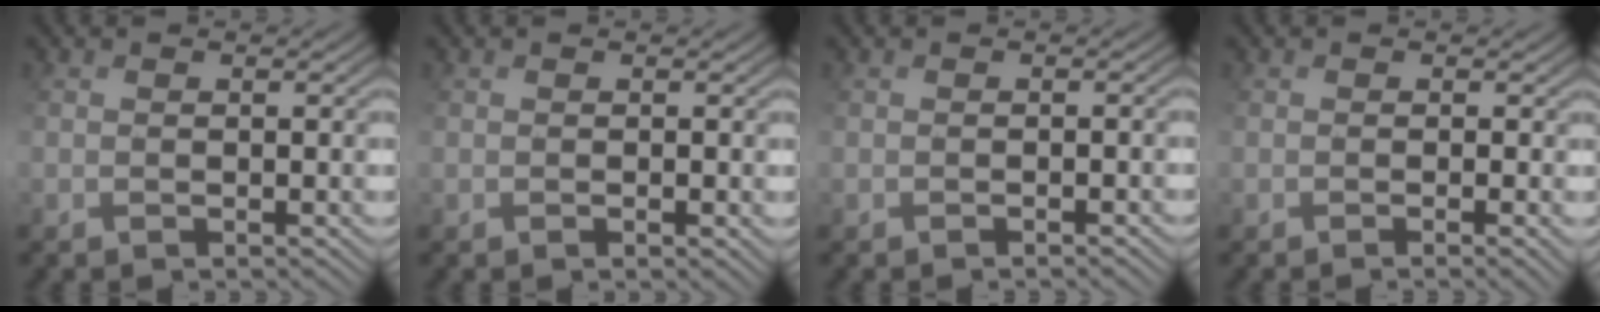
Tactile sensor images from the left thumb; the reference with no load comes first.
{"total": 1.1, "force": [-0.1, 0.8, 0.8], "torque": [-0.016, 0.001, 0.003]}
{"total": 1.4, "force": [-1.1, 0.3, 0.9], "torque": [-0.005, 0.004, -0.002]}
{"total": 2.0, "force": [-0.7, 0.8, 1.7], "torque": [-0.032, -0.007, 0.002]}